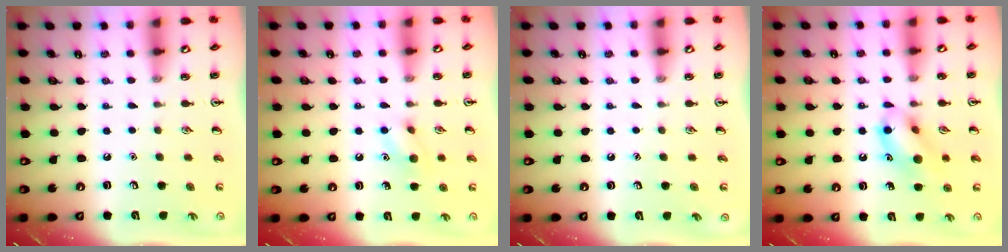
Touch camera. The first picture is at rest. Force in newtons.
{"total": 7.8, "press": 7.7, "slide": 1.2}
{"total": 0.0}
{"total": 12.6, "press": 12.5, "slide": 1.6}